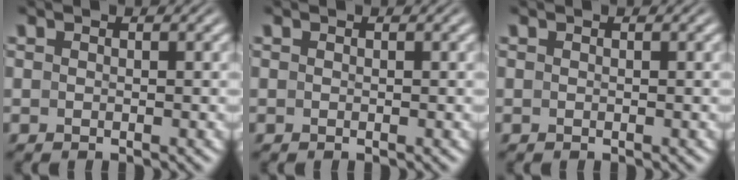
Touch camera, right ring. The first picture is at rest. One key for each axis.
{"total": 0.0}
{"total": 0.0}